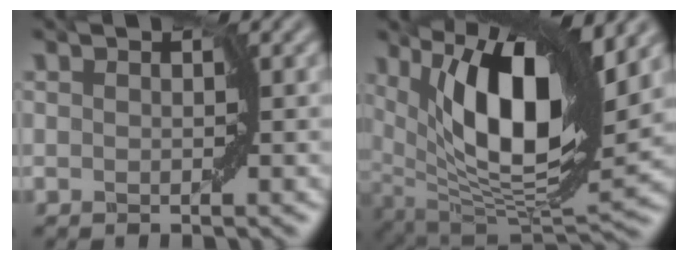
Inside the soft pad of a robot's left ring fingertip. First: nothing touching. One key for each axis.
{"total": 12.6, "fx": 4.6, "fy": 4.6, "fz": 10.8, "tx": -0.172, "ty": -0.009, "tz": 0.078}